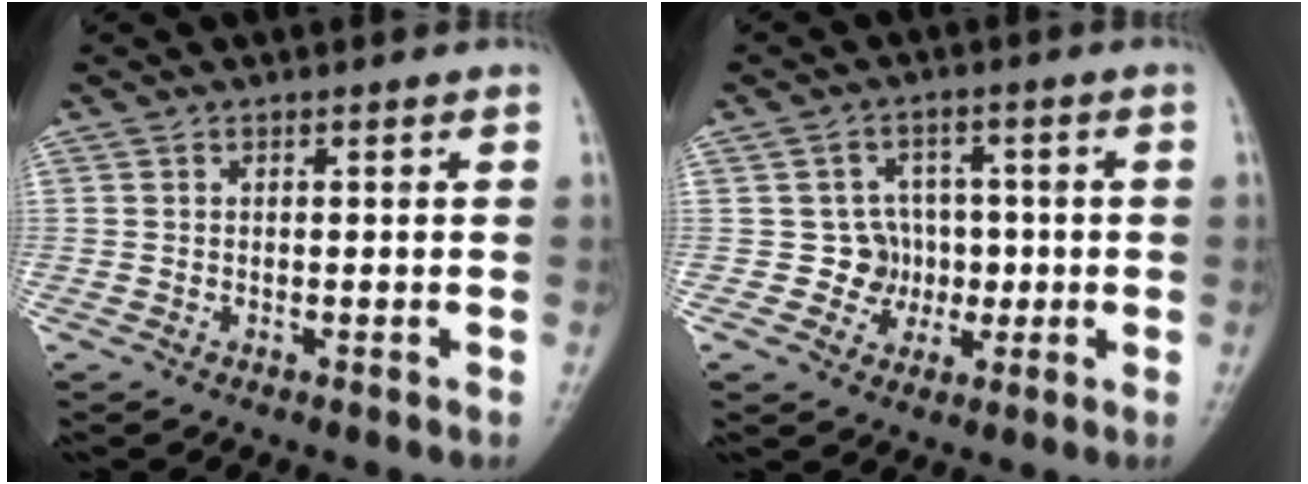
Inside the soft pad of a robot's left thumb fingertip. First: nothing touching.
{"total": 5.9, "force": [-0.6, 5.8, 1.3], "torque": [0.029, 0.019, -0.012]}